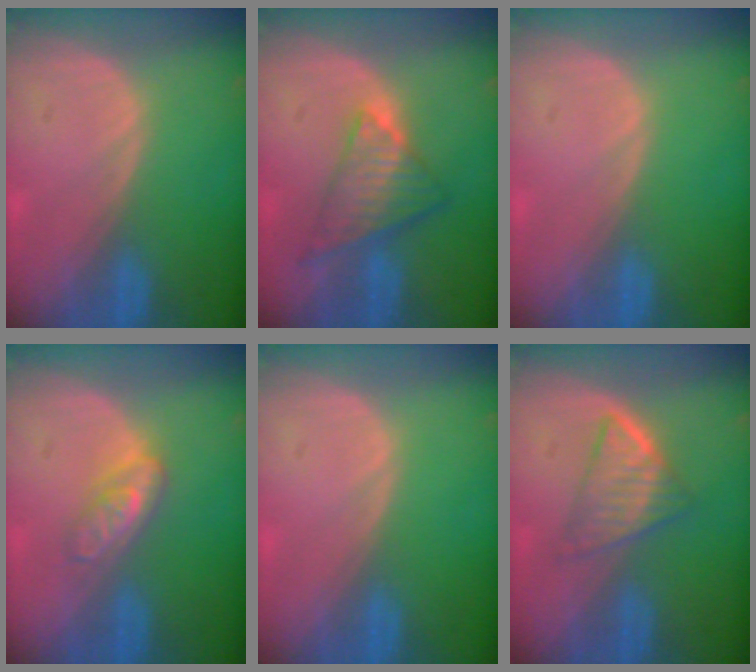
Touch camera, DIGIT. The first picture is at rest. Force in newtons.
{"total": 7.2, "press": 6.5, "slide": 3.2}
{"total": 0.0}
{"total": 4.7, "press": 4.2, "slide": 2.2}
{"total": 0.0}
{"total": 5.3, "press": 5.0, "slide": 1.8}